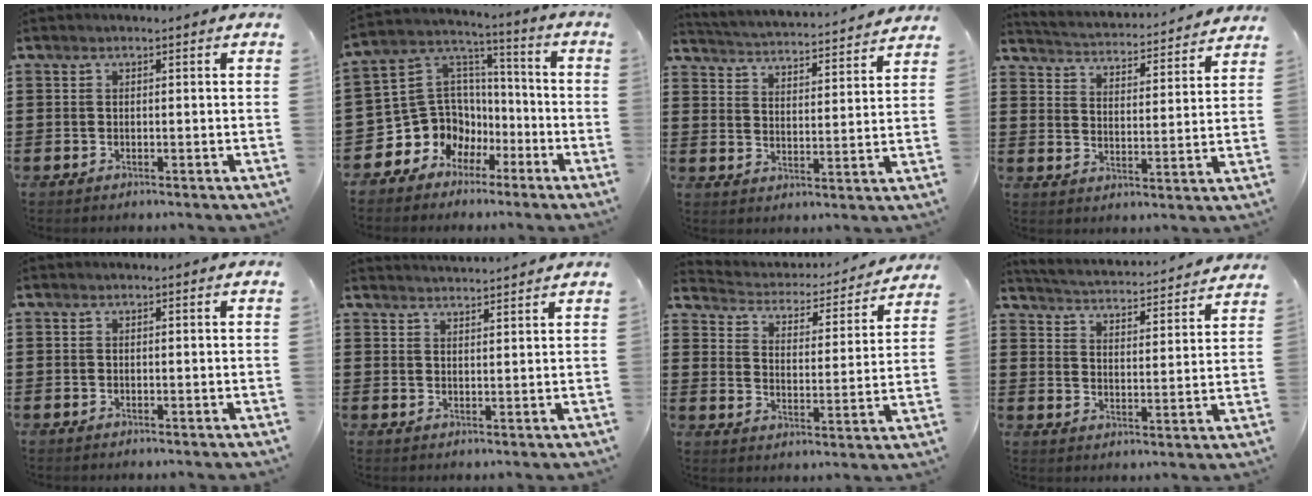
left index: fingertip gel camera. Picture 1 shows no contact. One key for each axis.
{"total": 9.2, "fx": -3.4, "fy": 8.4, "fz": 1.0, "tx": -0.067, "ty": -0.012, "tz": -0.058}
{"total": 3.3, "fx": 3.3, "fy": -0.5, "fz": 0.0, "tx": -0.022, "ty": -0.037, "tz": 0.048}
{"total": 3.2, "fx": 3.2, "fy": -0.3, "fz": -0.2, "tx": -0.019, "ty": -0.034, "tz": 0.046}
{"total": 0.0}
{"total": 2.5, "fx": 2.5, "fy": -0.4, "fz": -0.1, "tx": -0.005, "ty": -0.009, "tz": 0.048}
{"total": 2.8, "fx": 2.7, "fy": 0.7, "fz": 0.2, "tx": -0.026, "ty": -0.025, "tz": 0.037}
{"total": 3.2, "fx": 3.2, "fy": -0.5, "fz": 0.0, "tx": -0.024, "ty": -0.035, "tz": 0.046}